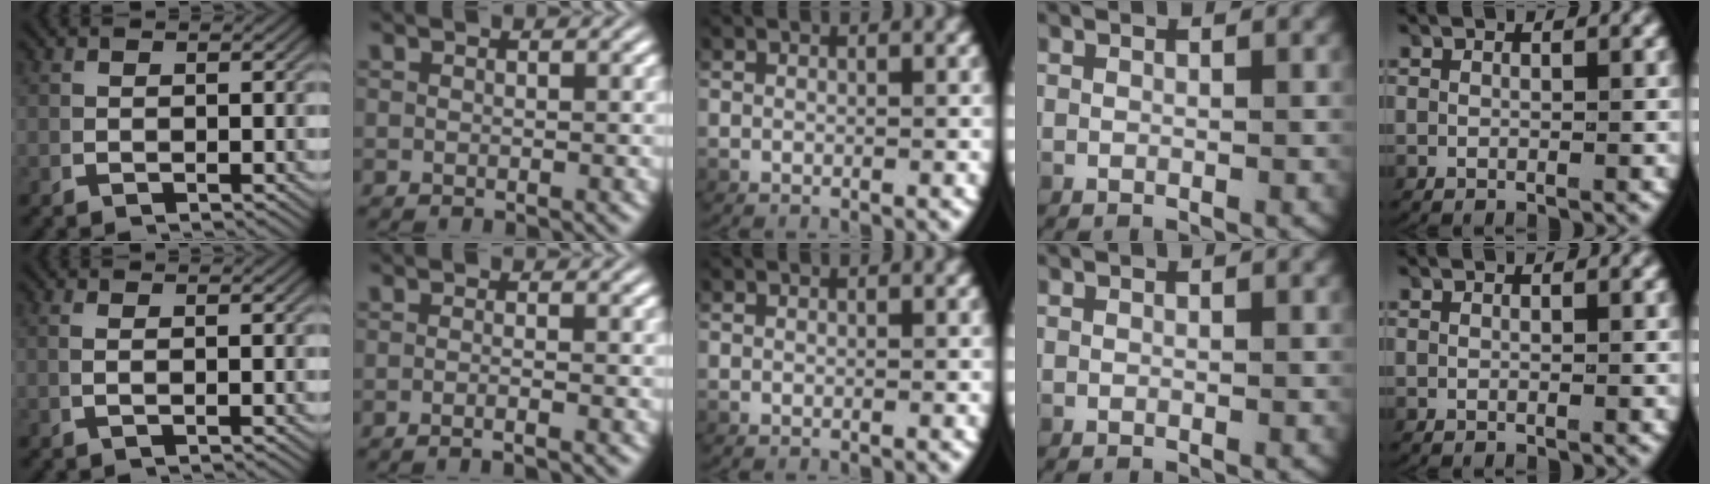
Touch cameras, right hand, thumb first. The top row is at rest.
{"thumb": {"total": 0.7, "force": [0.3, -0.3, 0.5], "torque": [-0.014, 0.003, 0.008]}, "index": {"total": 1.7, "force": [-1.4, -0.4, 0.8], "torque": [-0.010, 0.004, -0.028]}}